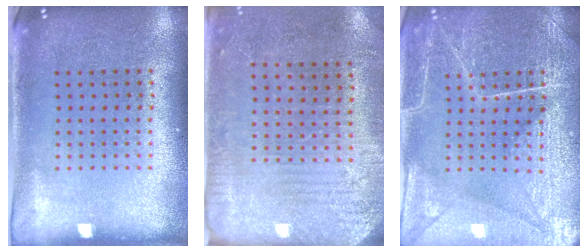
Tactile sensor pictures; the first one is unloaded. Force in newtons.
{"total": 2.8, "press": 2.4, "slide": 1.4}
{"total": 4.0, "press": 4.0, "slide": 0.3}